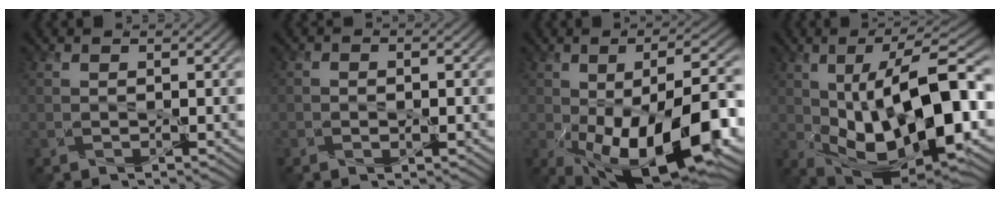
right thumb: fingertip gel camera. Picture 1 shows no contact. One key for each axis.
{"total": 1.6, "fx": -0.9, "fy": 0.8, "fz": 1.0, "tx": -0.013, "ty": -0.008, "tz": -0.013}
{"total": 18.9, "fx": -6.2, "fy": 8.8, "fz": 15.6, "tx": -0.239, "ty": -0.033, "tz": -0.087}
{"total": 17.0, "fx": -1.3, "fy": 7.7, "fz": 15.0, "tx": -0.230, "ty": 0.004, "tz": -0.024}